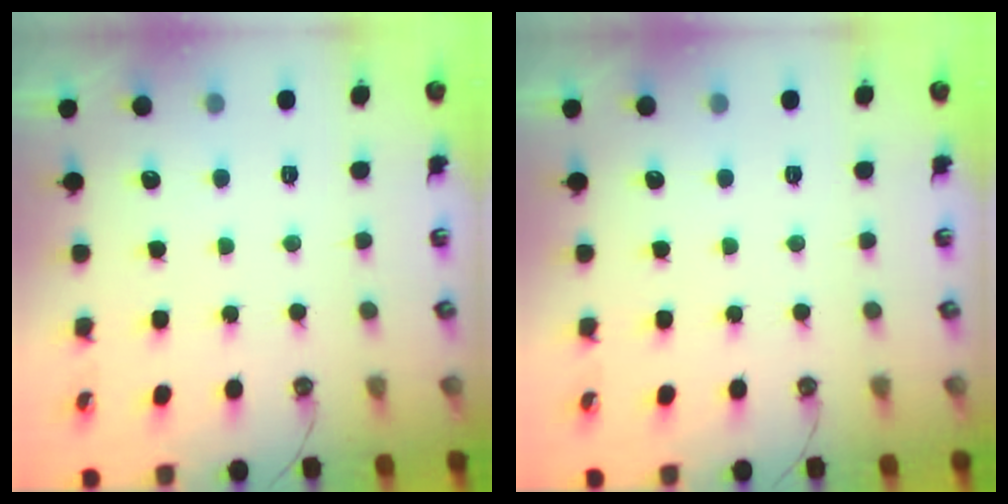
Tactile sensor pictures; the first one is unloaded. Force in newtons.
{"total": 0.0}